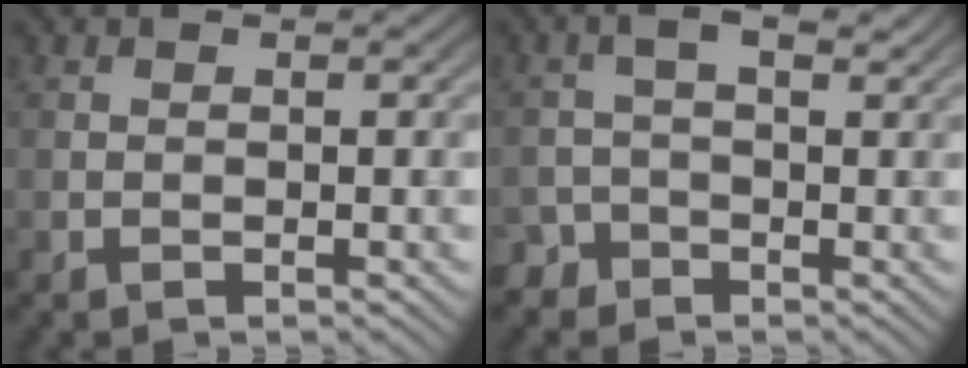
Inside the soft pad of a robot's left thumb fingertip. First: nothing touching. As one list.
[{"total": 2.7, "force": [-1.0, 2.0, 1.5], "torque": [-0.025, 0.006, -0.030]}]